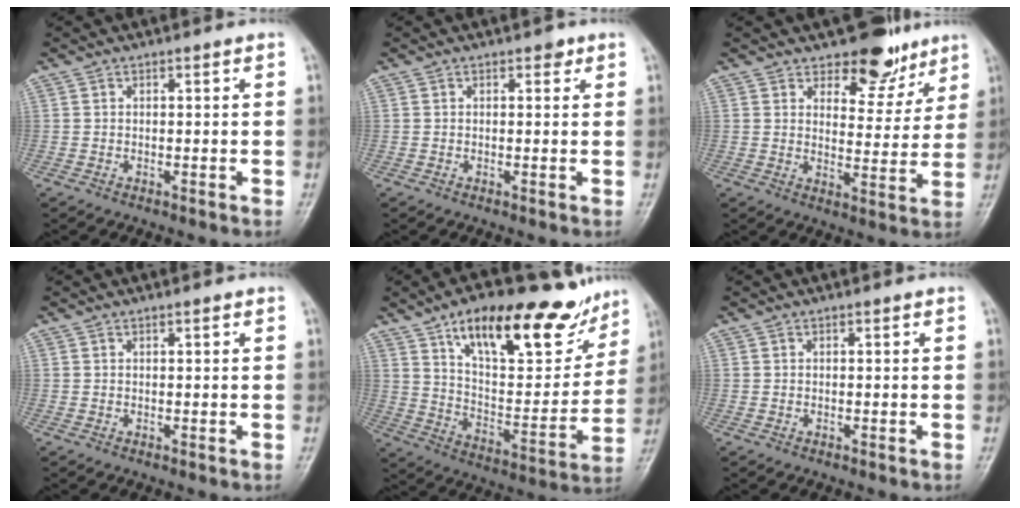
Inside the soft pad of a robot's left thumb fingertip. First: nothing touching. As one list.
[{"total": 1.3, "force": [0.7, 0.9, 0.7], "torque": [0.004, 0.000, 0.004]}, {"total": 9.7, "force": [7.3, 5.2, 3.8], "torque": [-0.010, -0.049, 0.105]}, {"total": 0.6, "force": [0.3, 0.2, 0.5], "torque": [-0.008, 0.000, 0.004]}, {"total": 24.6, "force": [15.6, 9.8, 16.3], "torque": [-0.194, -0.045, 0.249]}, {"total": 0.0}]